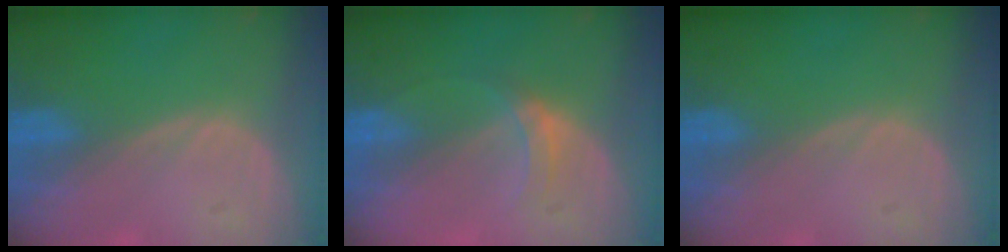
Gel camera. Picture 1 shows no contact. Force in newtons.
{"total": 3.2, "press": 2.8, "slide": 1.6}
{"total": 0.0}